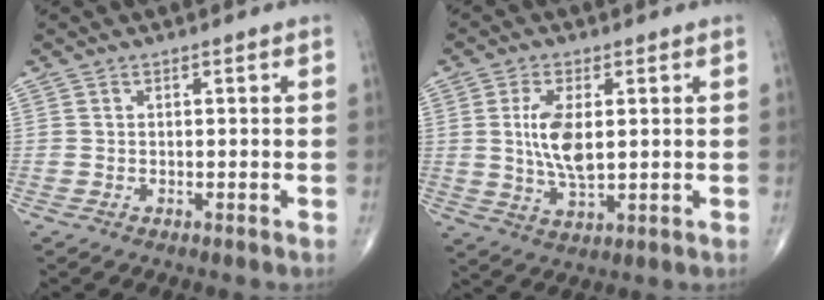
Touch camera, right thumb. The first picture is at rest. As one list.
[{"total": 5.8, "force": [0.9, 2.7, 5.0], "torque": [-0.097, -0.009, 0.019]}]